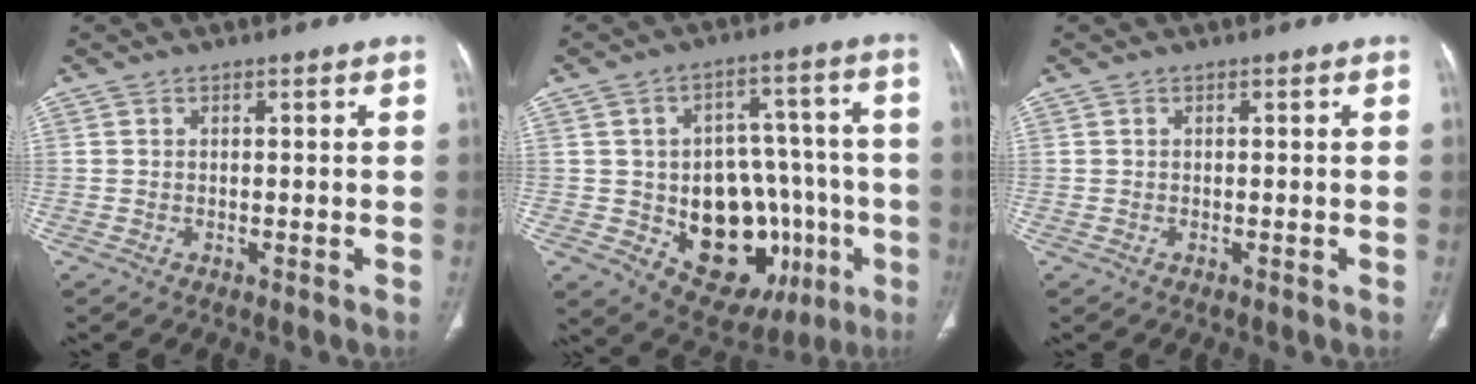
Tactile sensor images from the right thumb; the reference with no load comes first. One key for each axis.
{"total": 21.6, "fx": -5.6, "fy": 14.3, "fz": 15.2, "tx": -0.163, "ty": 0.033, "tz": -0.055}
{"total": 0.0}